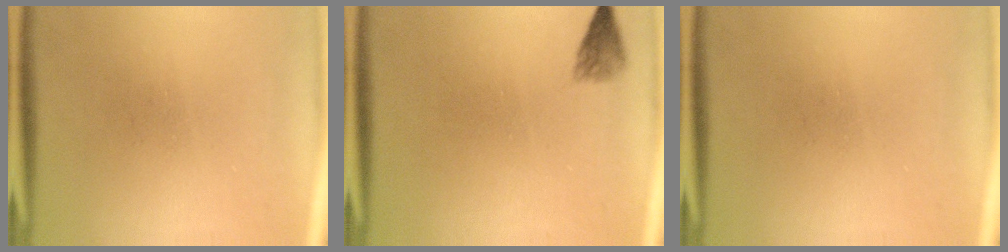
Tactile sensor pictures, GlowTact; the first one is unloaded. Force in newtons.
{"total": 1.8}
{"total": 0.0}